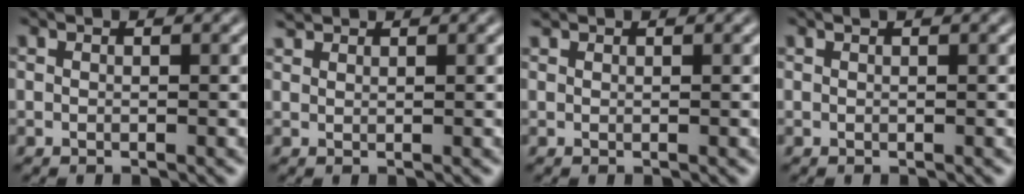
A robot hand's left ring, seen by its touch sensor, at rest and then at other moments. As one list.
[{"total": 1.5, "force": [1.4, 0.3, 0.4], "torque": [-0.009, 0.011, 0.021]}, {"total": 0.8, "force": [0.7, 0.2, 0.3], "torque": [-0.002, 0.006, 0.005]}, {"total": 0.8, "force": [0.5, 0.3, 0.5], "torque": [0.004, 0.007, -0.009]}]